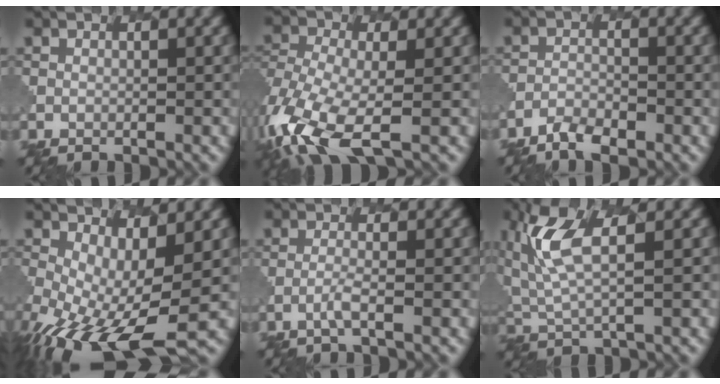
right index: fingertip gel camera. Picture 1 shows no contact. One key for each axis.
{"total": 8.4, "fx": -4.1, "fy": 3.6, "fz": 6.4, "tx": -0.152, "ty": -0.016, "tz": -0.084}
{"total": 2.8, "fx": -2.4, "fy": 0.9, "fz": 1.2, "tx": -0.025, "ty": -0.003, "tz": -0.048}
{"total": 10.7, "fx": -3.5, "fy": 4.4, "fz": 9.1, "tx": -0.189, "ty": -0.042, "tz": -0.044}
{"total": 1.2, "fx": -0.5, "fy": 0.2, "fz": 1.1, "tx": -0.018, "ty": 0.005, "tz": -0.017}
{"total": 5.8, "fx": 2.5, "fy": 1.9, "fz": 4.8, "tx": -0.126, "ty": 0.001, "tz": 0.053}